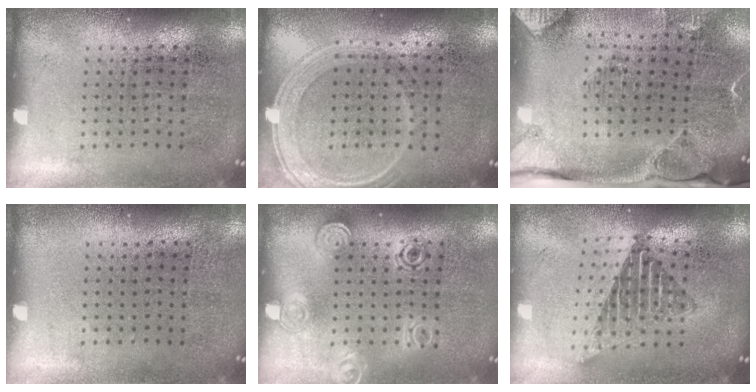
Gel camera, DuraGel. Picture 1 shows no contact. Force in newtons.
{"total": 1.3, "press": 1.2, "slide": 0.4}
{"total": 3.0, "press": 2.3, "slide": 1.9}
{"total": 0.0}
{"total": 1.4, "press": 1.2, "slide": 0.7}
{"total": 1.7, "press": 1.3, "slide": 1.0}